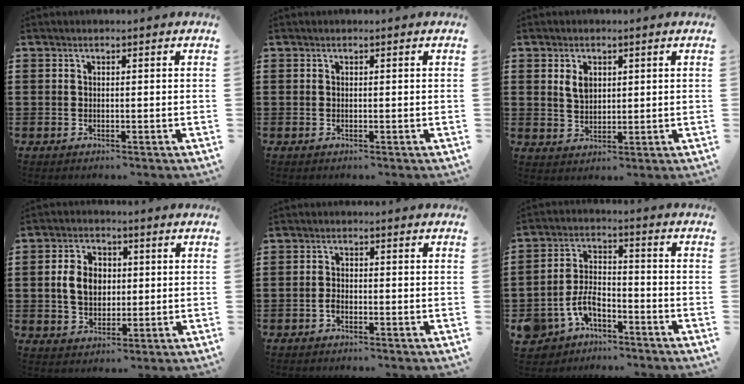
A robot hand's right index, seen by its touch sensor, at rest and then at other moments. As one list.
[{"total": 0.0}, {"total": 3.1, "force": [1.2, 2.0, 2.0], "torque": [-0.047, 0.006, 0.023]}, {"total": 6.2, "force": [0.3, 4.7, 4.1], "torque": [-0.096, 0.009, -0.003]}, {"total": 1.4, "force": [-0.8, 0.7, 0.9], "torque": [-0.021, -0.002, -0.014]}, {"total": 6.3, "force": [-4.1, 3.4, 3.4], "torque": [-0.095, 0.007, -0.086]}]